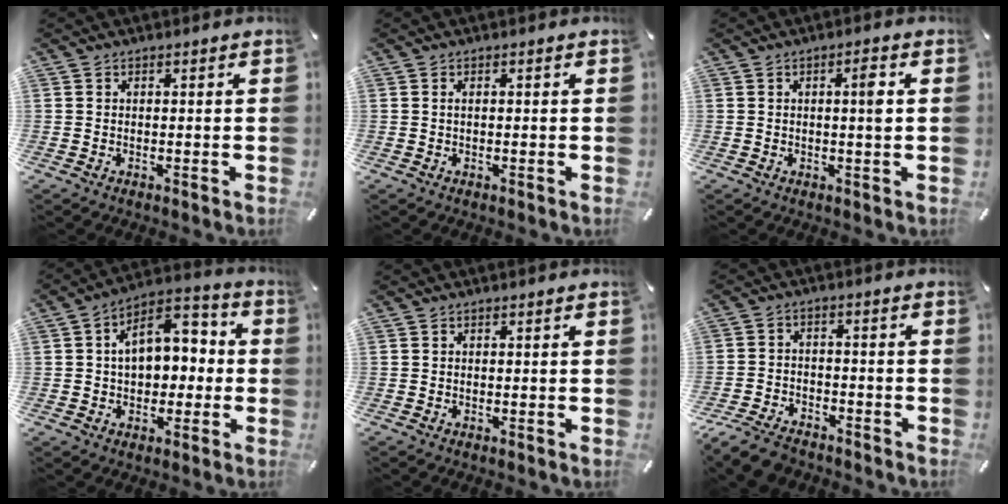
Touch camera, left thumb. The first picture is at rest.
{"total": 0.6, "force": [-0.1, 0.2, 0.6], "torque": [-0.013, -0.001, -0.001]}
{"total": 3.4, "force": [0.4, 0.4, 3.4], "torque": [-0.057, -0.001, 0.003]}
{"total": 10.3, "force": [1.4, 7.9, 6.5], "torque": [-0.083, -0.007, 0.023]}
{"total": 0.0}
{"total": 6.7, "force": [-5.6, 2.8, 2.5], "torque": [-0.056, 0.024, -0.109]}